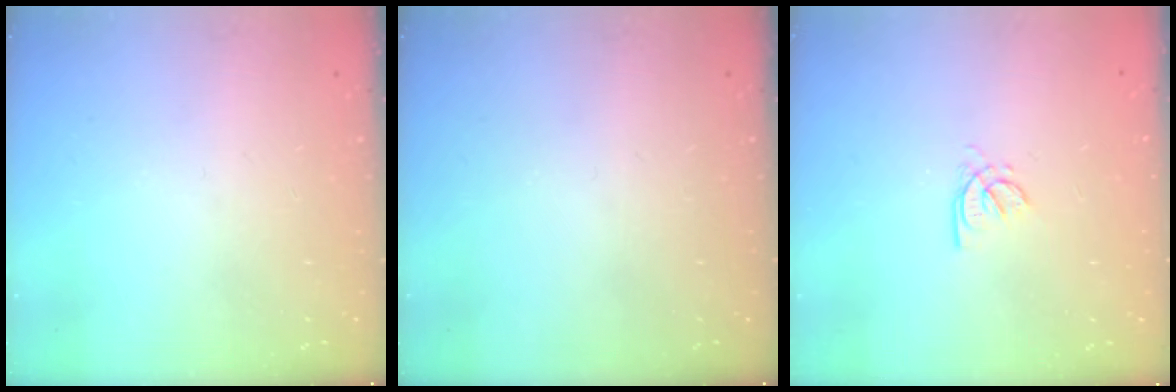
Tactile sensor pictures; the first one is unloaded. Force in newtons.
{"total": 0.0}
{"total": 1.6, "press": 1.6, "slide": 0.3}